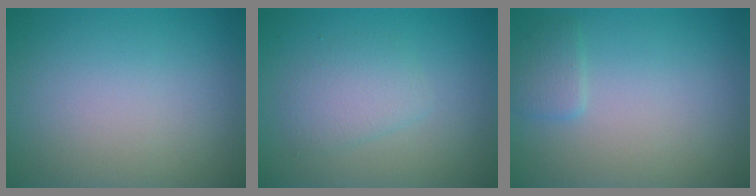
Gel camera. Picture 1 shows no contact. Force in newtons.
{"total": 2.3, "press": 2.3, "slide": 0.0}
{"total": 1.4, "press": 1.4, "slide": 0.1}